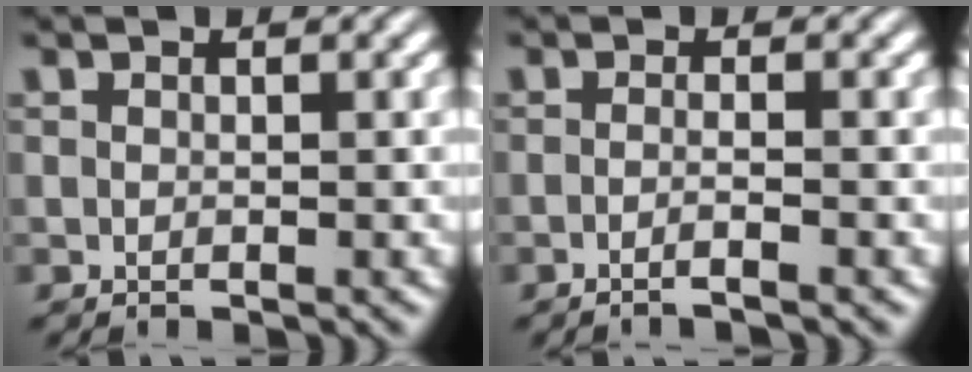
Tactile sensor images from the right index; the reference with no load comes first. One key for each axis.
{"total": 2.2, "fx": -1.8, "fy": -0.6, "fz": 1.1, "tx": -0.019, "ty": -0.001, "tz": -0.032}